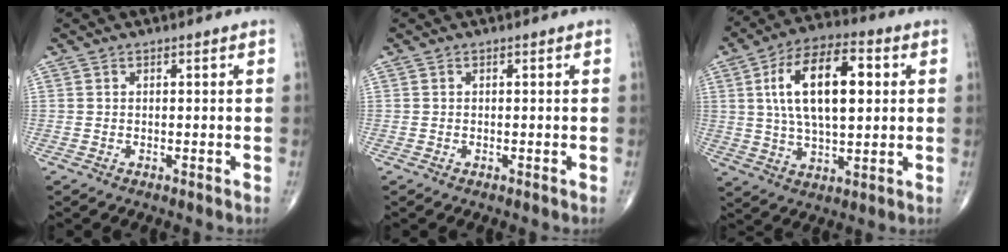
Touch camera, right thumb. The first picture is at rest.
{"total": 0.0}
{"total": 17.1, "force": [3.5, 8.1, 14.6], "torque": [-0.244, 0.009, 0.059]}